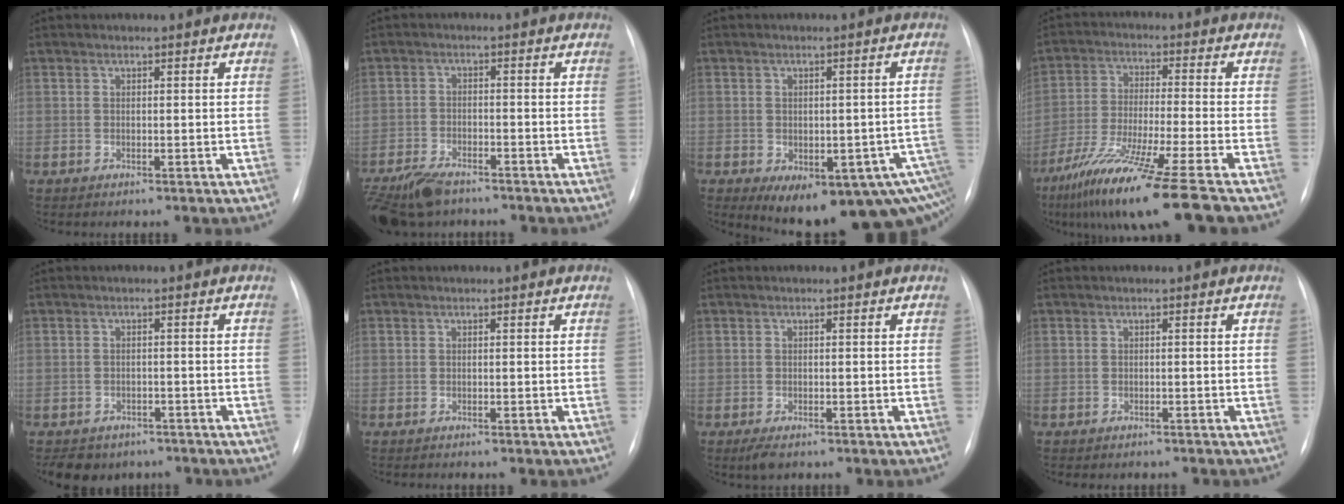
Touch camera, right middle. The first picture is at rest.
{"total": 8.5, "force": [-6.7, 3.2, 4.0], "torque": [-0.075, -0.015, -0.117]}
{"total": 17.9, "force": [-9.6, 7.7, 13.1], "torque": [-0.113, 0.009, -0.100]}
{"total": 15.5, "force": [-11.0, -1.3, 10.8], "torque": [-0.206, -0.055, -0.189]}
{"total": 6.2, "force": [-4.8, 3.8, 1.1], "torque": [-0.010, 0.009, -0.060]}
{"total": 0.9, "force": [-0.7, 0.1, 0.4], "torque": [-0.006, -0.003, -0.008]}
{"total": 2.3, "force": [-1.5, 0.9, 1.5], "torque": [-0.031, -0.005, -0.020]}
{"total": 2.6, "force": [-2.3, 1.0, 0.7], "torque": [-0.011, -0.003, -0.024]}